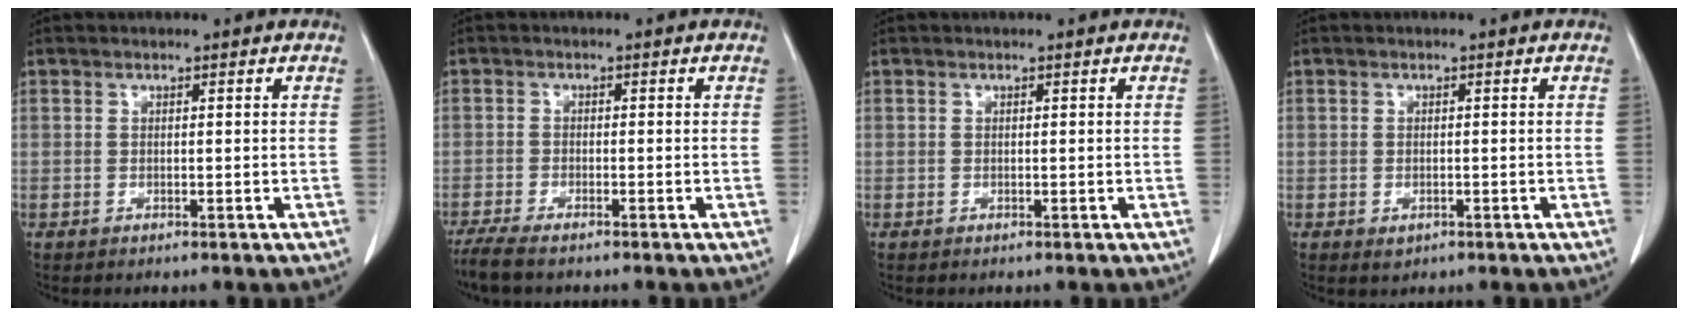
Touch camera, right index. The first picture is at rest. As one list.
[{"total": 4.1, "force": [-3.3, 0.7, 2.3], "torque": [-0.045, -0.011, -0.057]}, {"total": 0.0}, {"total": 1.0, "force": [-0.4, 0.7, 0.6], "torque": [-0.011, -0.001, 0.001]}]